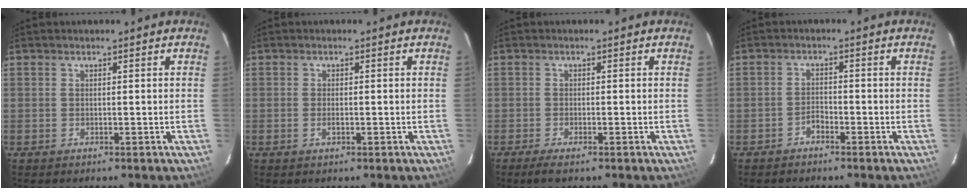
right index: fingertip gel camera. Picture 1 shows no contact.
{"total": 1.5, "force": [-0.5, 0.8, 1.2], "torque": [-0.022, 0.000, -0.009]}
{"total": 2.7, "force": [-1.9, 0.5, 1.8], "torque": [-0.043, -0.006, -0.036]}
{"total": 1.9, "force": [-1.6, 0.8, 0.6], "torque": [-0.011, 0.005, -0.028]}